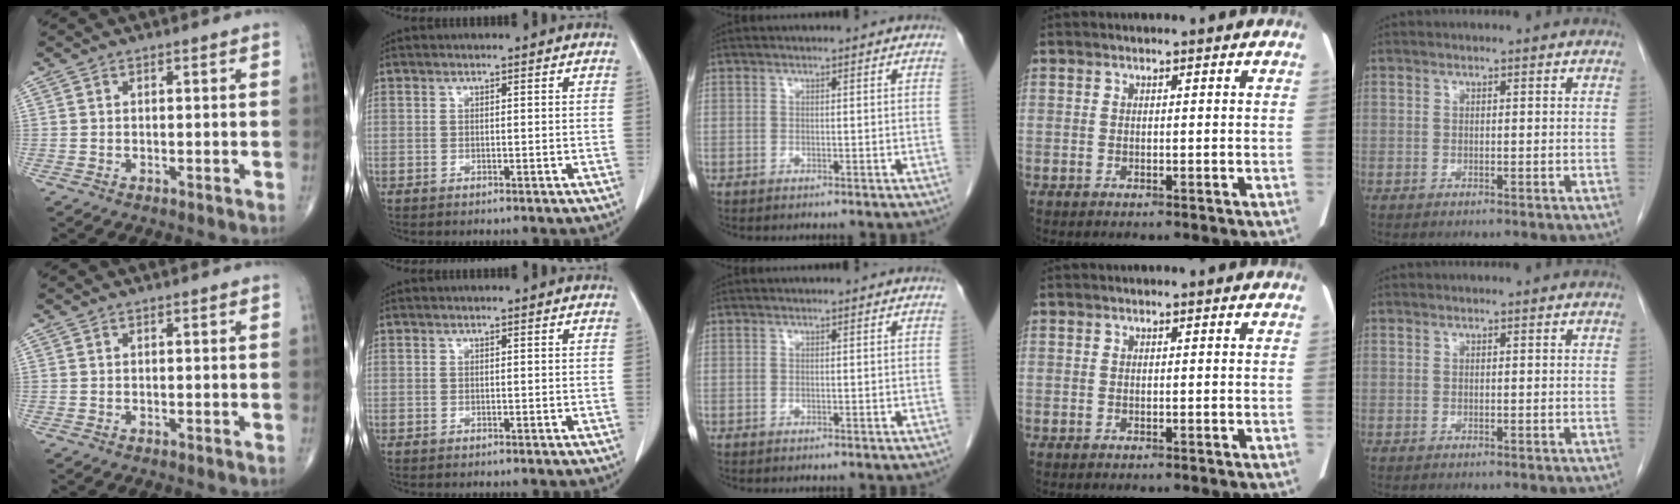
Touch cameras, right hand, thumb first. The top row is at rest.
{}